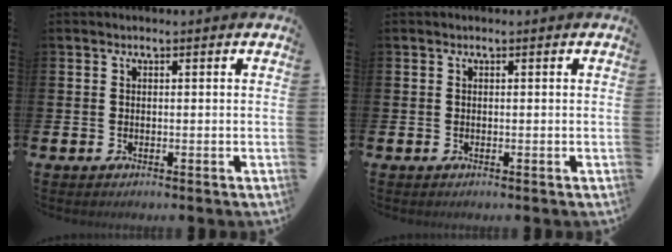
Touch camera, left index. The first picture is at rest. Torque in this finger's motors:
{"motor_torque": [-0.01, 0.01, -0.01, 0.00]}